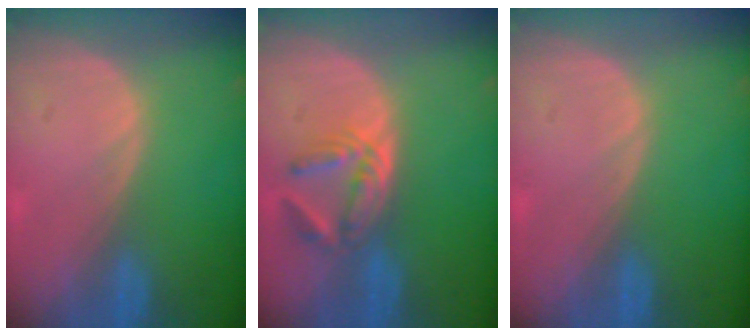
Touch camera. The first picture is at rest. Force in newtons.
{"total": 5.8, "press": 5.2, "slide": 2.6}
{"total": 0.0}